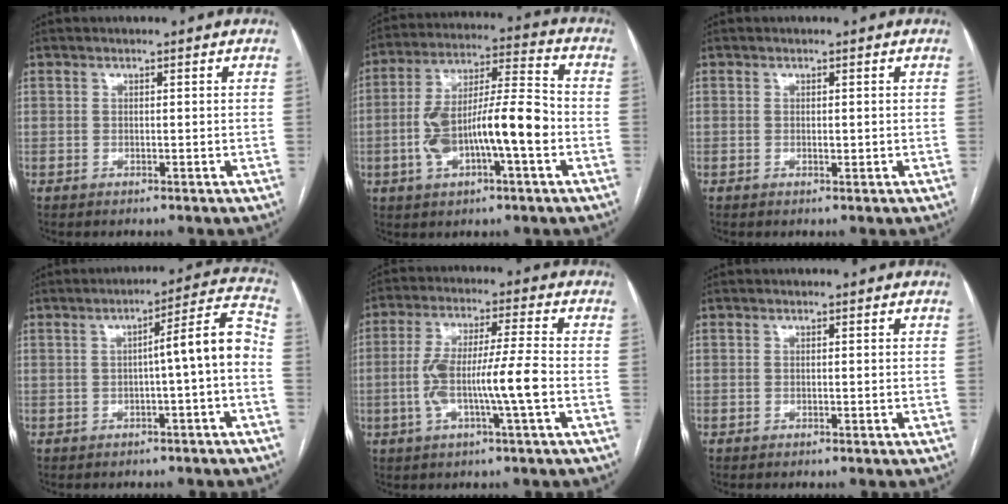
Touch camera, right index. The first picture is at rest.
{"total": 14.7, "force": [-3.3, 3.2, 13.9], "torque": [-0.259, 0.022, -0.054]}
{"total": 0.7, "force": [0.0, 0.4, 0.6], "torque": [-0.009, -0.001, 0.001]}
{"total": 7.5, "force": [-1.1, 0.1, 7.5], "torque": [-0.098, 0.026, -0.016]}
{"total": 10.2, "force": [-2.3, 0.1, 9.9], "torque": [-0.196, 0.010, -0.045]}
{"total": 0.0}